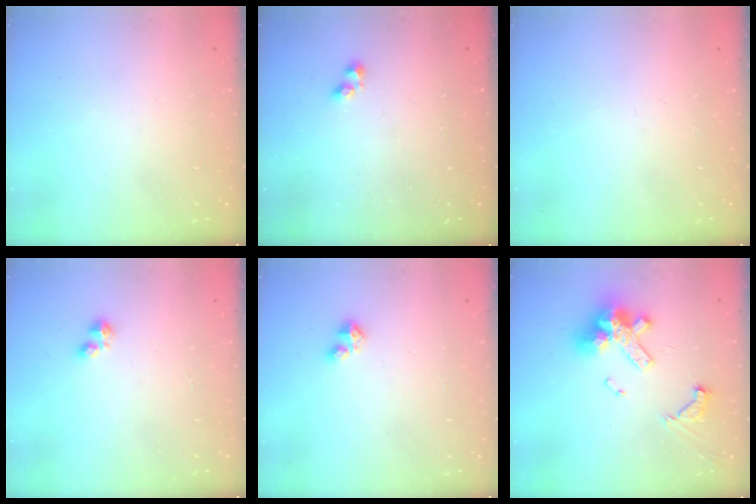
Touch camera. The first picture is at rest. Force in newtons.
{"total": 0.9, "press": 0.4, "slide": 0.8}
{"total": 0.0}
{"total": 2.4, "press": 2.4, "slide": 0.5}
{"total": 2.1, "press": 2.1, "slide": 0.2}
{"total": 14.0, "press": 13.8, "slide": 2.3}